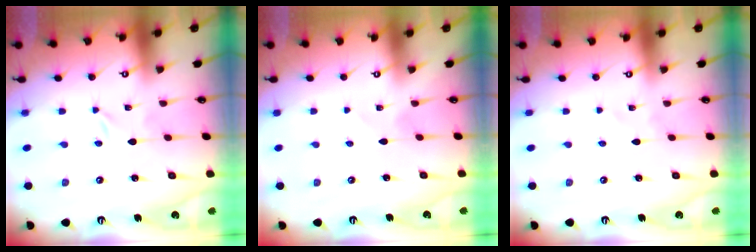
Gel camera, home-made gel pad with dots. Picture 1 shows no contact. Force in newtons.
{"total": 2.2, "press": 2.2, "slide": 0.3}
{"total": 1.1, "press": 1.1, "slide": 0.1}